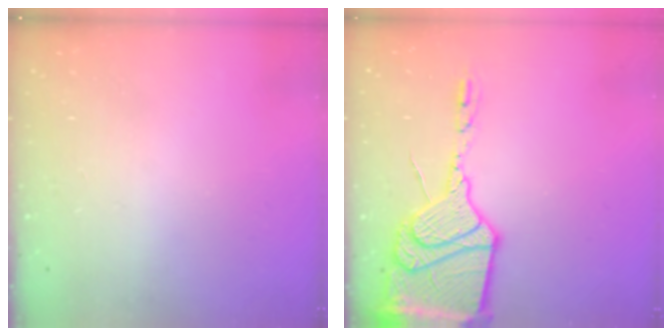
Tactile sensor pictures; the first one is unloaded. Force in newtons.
{"total": 24.1, "press": 21.5, "slide": 10.8}